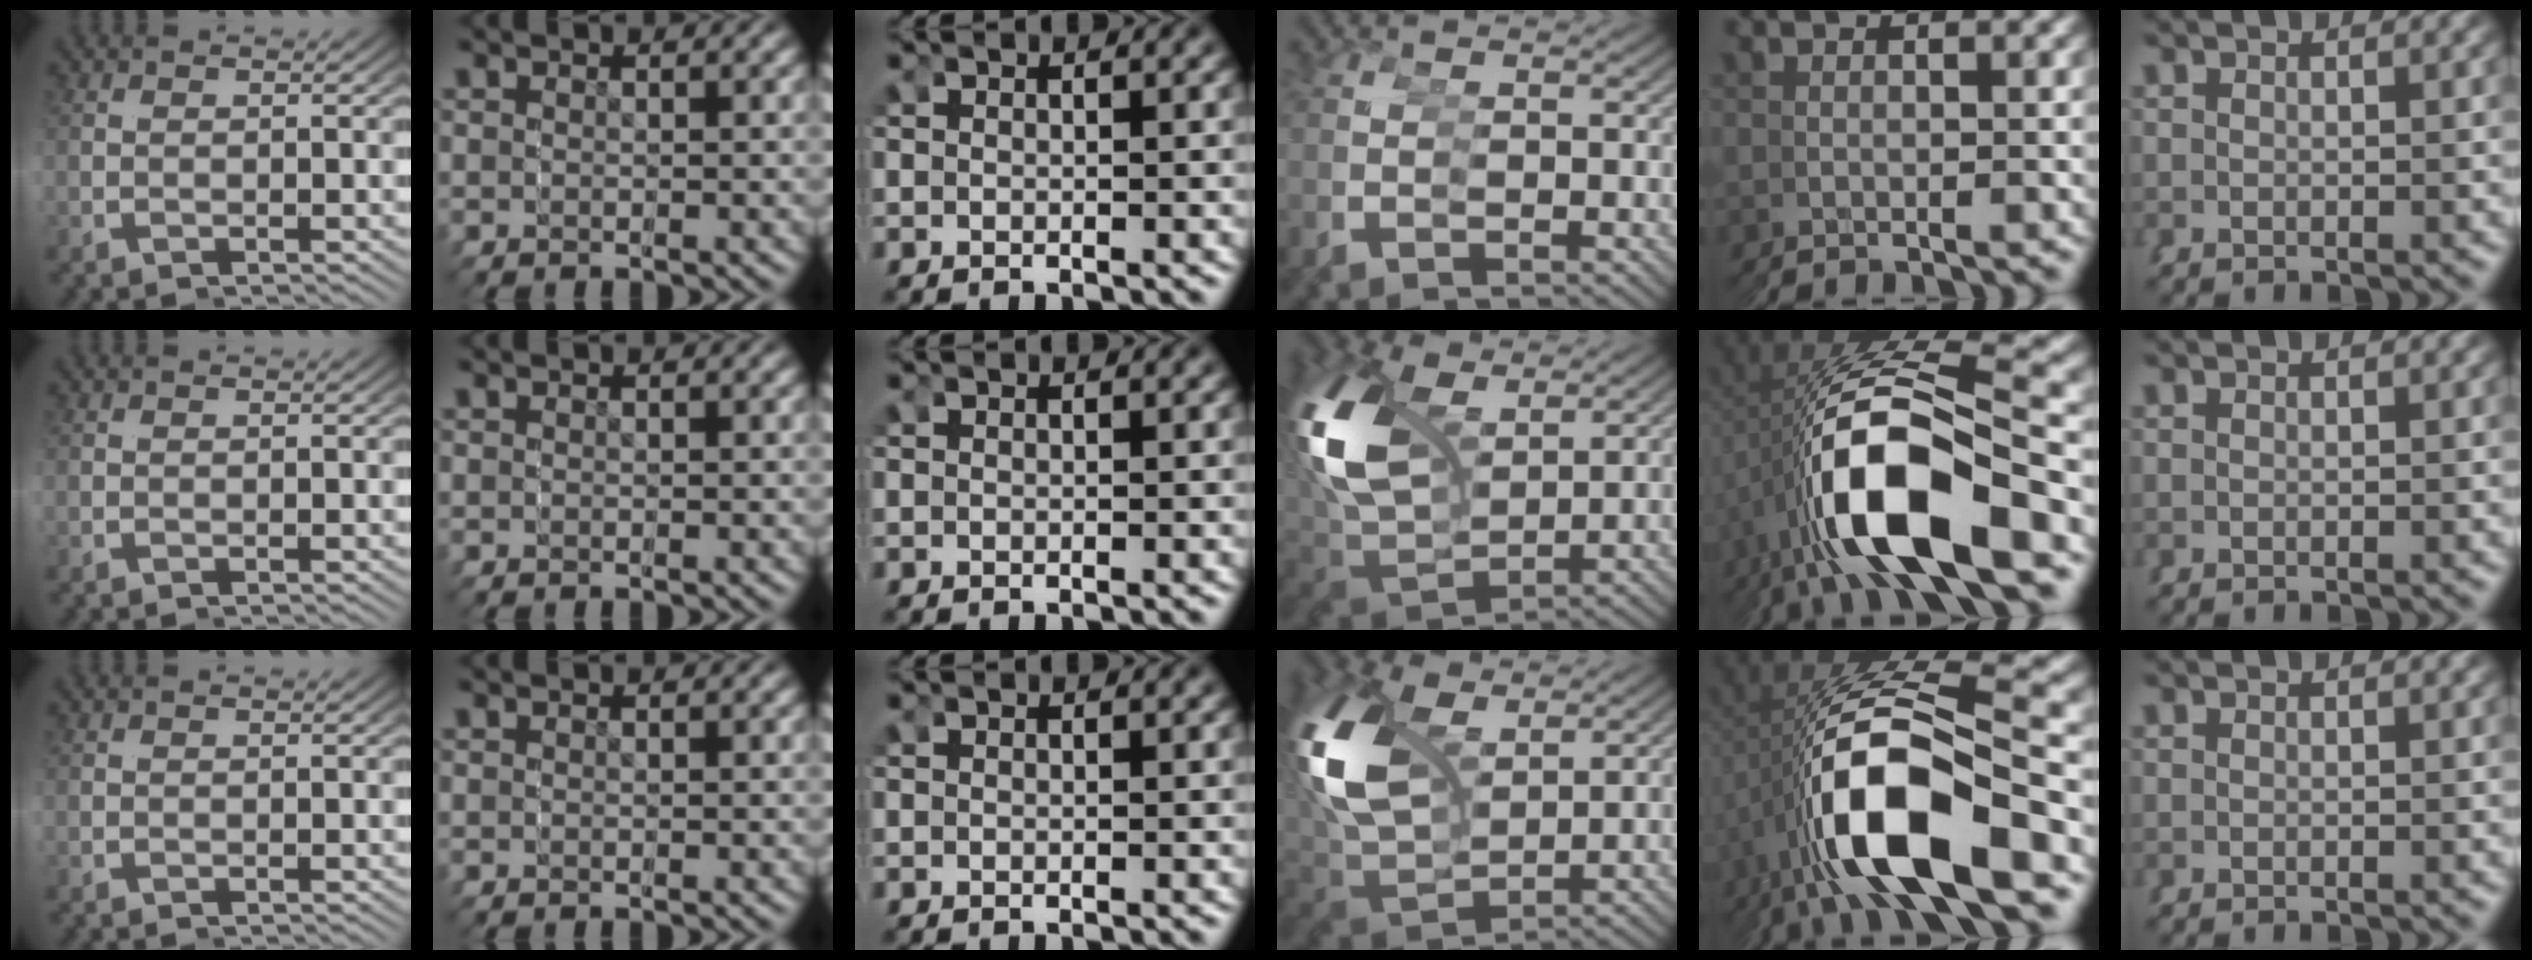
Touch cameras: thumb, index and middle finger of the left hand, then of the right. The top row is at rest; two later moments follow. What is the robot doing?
{"motion": "grasp_and_lifting", "object": "markers"}